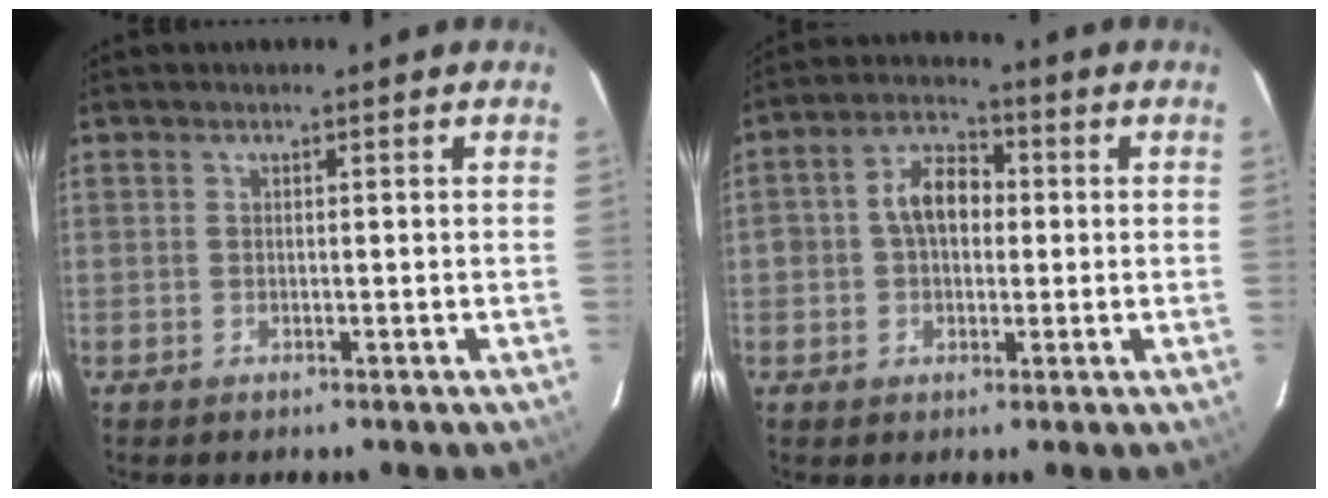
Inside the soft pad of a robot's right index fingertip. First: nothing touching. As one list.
[{"total": 7.3, "force": [0.2, 5.3, 5.1], "torque": [-0.093, 0.026, 0.004]}]